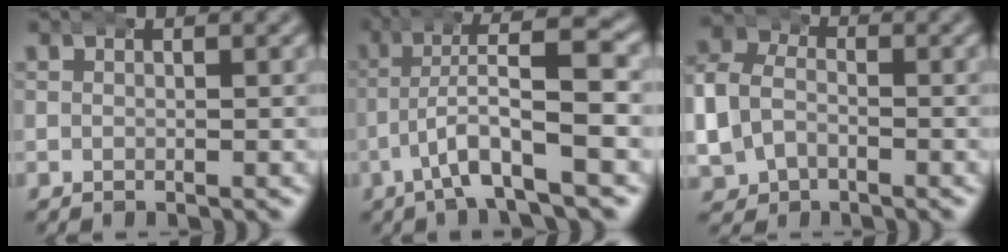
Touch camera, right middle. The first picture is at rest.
{"total": 6.6, "force": [-0.7, 1.8, 6.3], "torque": [-0.103, 0.011, -0.019]}
{"total": 7.1, "force": [-0.6, 6.4, 3.0], "torque": [-0.094, -0.019, -0.008]}